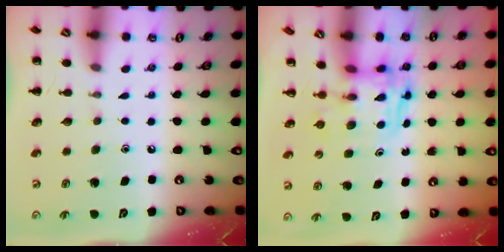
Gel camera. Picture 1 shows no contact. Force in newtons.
{"total": 2.7, "press": 2.7, "slide": 0.2}